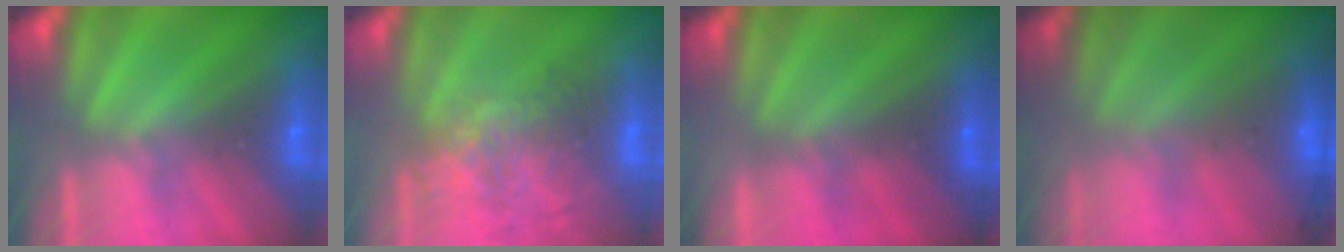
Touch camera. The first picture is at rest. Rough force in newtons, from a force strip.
{"total": 3.6}
{"total": 1.7}
{"total": 3.4}